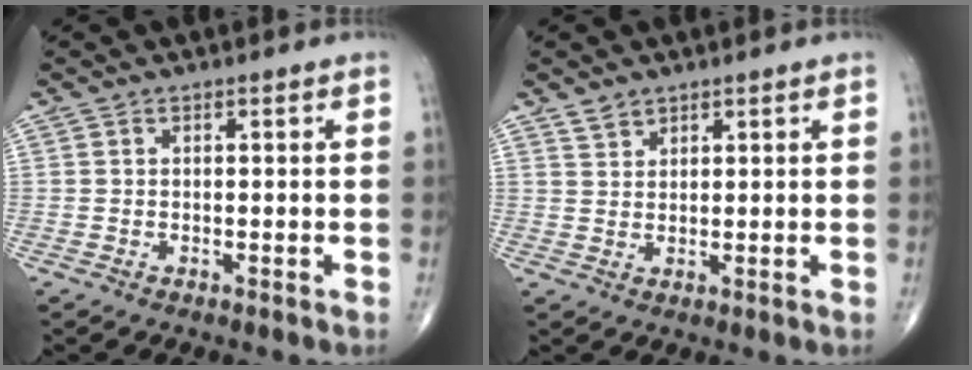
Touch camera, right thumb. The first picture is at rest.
{"total": 2.3, "force": [1.9, 1.2, 0.4], "torque": [0.004, -0.008, 0.034]}